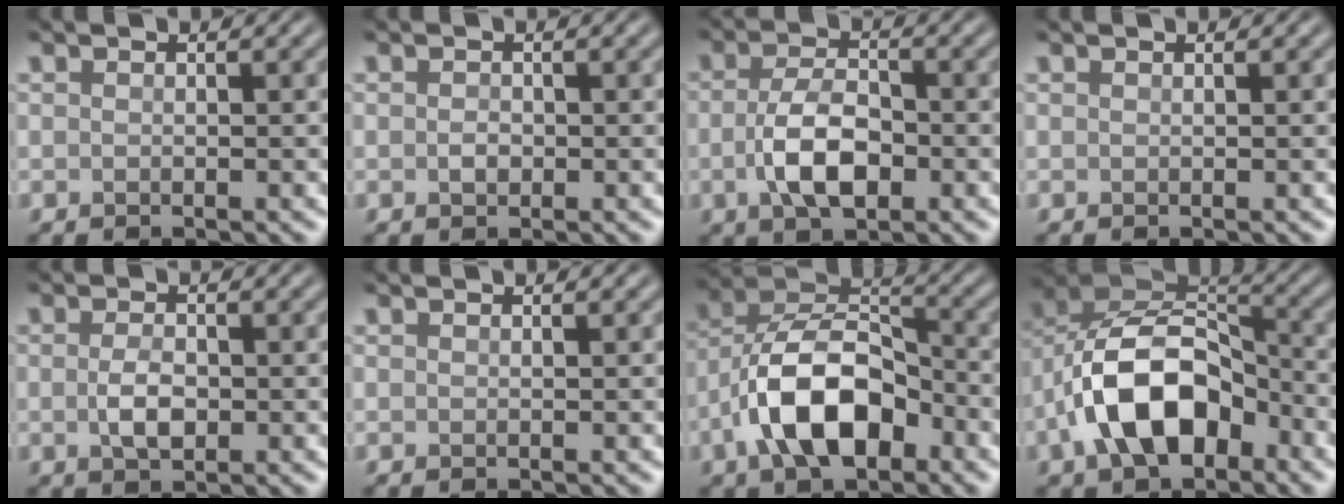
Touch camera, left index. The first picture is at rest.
{"total": 1.0, "force": [-0.2, 0.7, 0.7], "torque": [-0.013, -0.002, -0.005]}
{"total": 4.9, "force": [-1.2, 2.5, 4.1], "torque": [-0.086, -0.002, -0.025]}
{"total": 0.0}
{"total": 2.5, "force": [-0.3, 1.4, 2.1], "torque": [-0.044, -0.002, -0.007]}
{"total": 0.0}
{"total": 9.2, "force": [-3.8, 4.8, 6.9], "torque": [-0.127, 0.018, -0.074]}
{"total": 10.2, "force": [-3.8, 5.7, 7.5], "torque": [-0.144, 0.019, -0.075]}